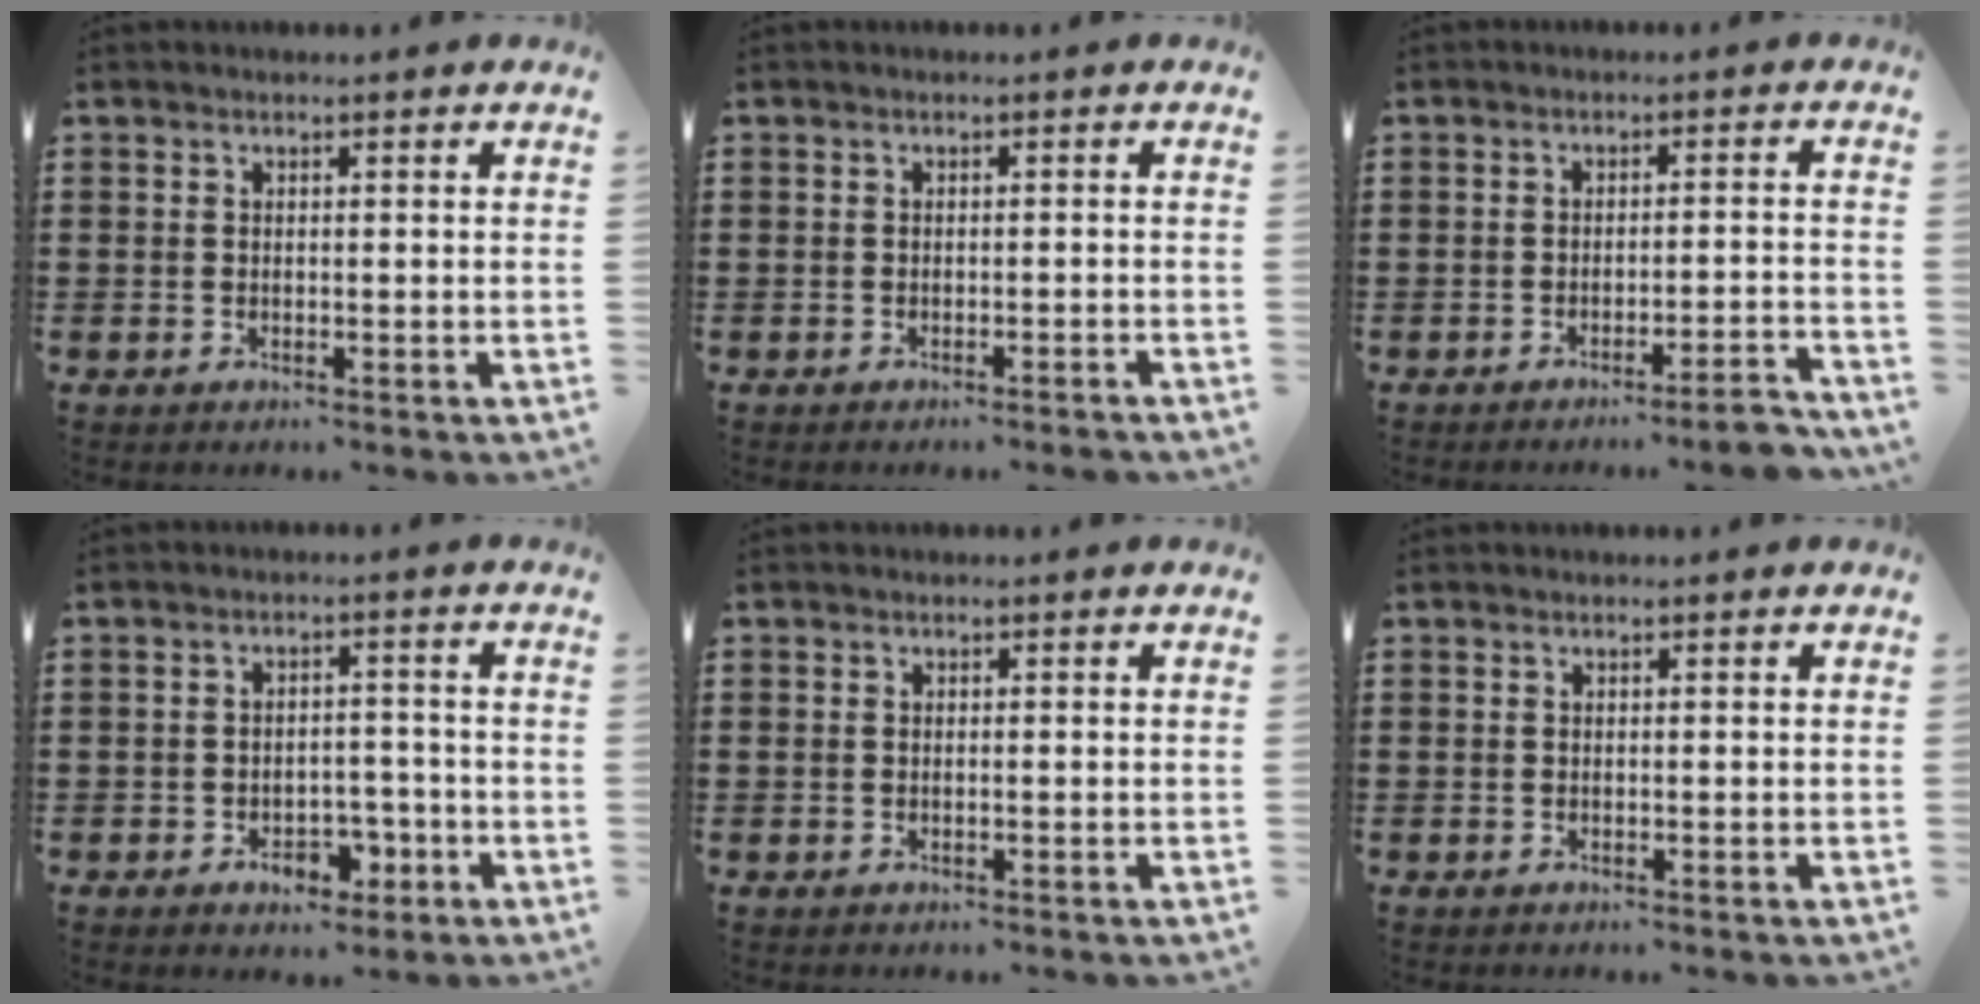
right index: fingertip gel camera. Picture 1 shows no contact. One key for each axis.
{"total": 0.9, "fx": -0.8, "fy": -0.3, "fz": 0.4, "tx": -0.009, "ty": -0.003, "tz": -0.014}
{"total": 3.9, "fx": -3.3, "fy": -0.3, "fz": 2.0, "tx": -0.034, "ty": -0.013, "tz": -0.062}
{"total": 4.8, "fx": -2.4, "fy": 3.0, "fz": 2.8, "tx": -0.036, "ty": 0.006, "tz": -0.044}
{"total": 0.0}
{"total": 0.0}